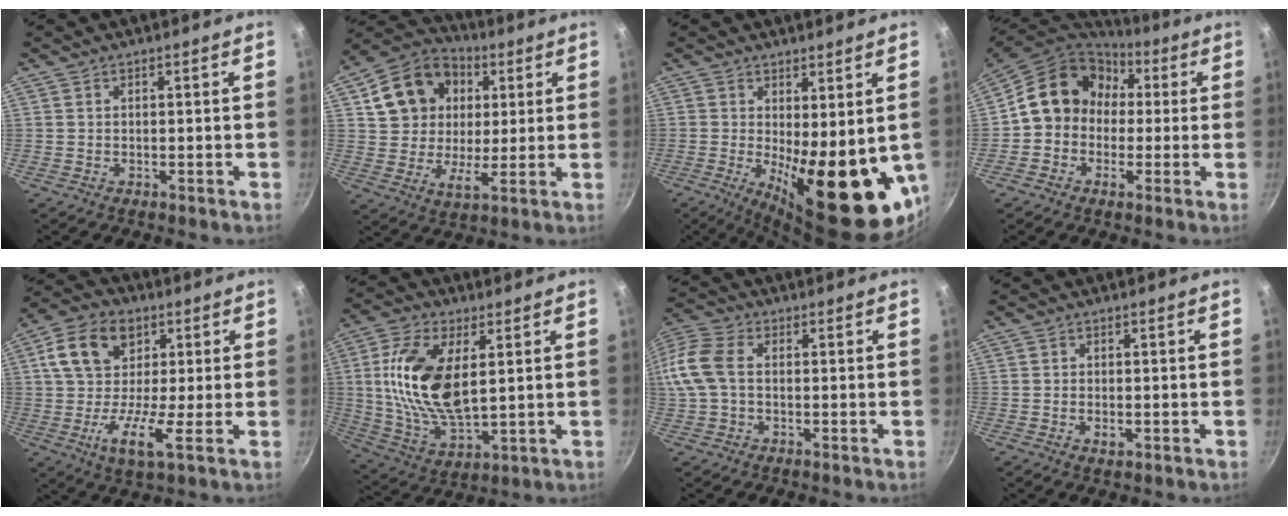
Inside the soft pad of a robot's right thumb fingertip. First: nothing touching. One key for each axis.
{"total": 15.9, "fx": 5.3, "fy": 12.4, "fz": 8.4, "tx": -0.130, "ty": 0.007, "tz": 0.078}
{"total": 17.5, "fx": -1.7, "fy": 6.2, "fz": 16.2, "tx": -0.200, "ty": -0.032, "tz": -0.008}
{"total": 14.9, "fx": 1.6, "fy": 12.6, "fz": 7.7, "tx": -0.094, "ty": 0.041, "tz": 0.005}
{"total": 13.4, "fx": 1.6, "fy": 7.9, "fz": 10.7, "tx": -0.176, "ty": 0.011, "tz": 0.005}
{"total": 17.1, "fx": 3.1, "fy": 8.6, "fz": 14.4, "tx": -0.275, "ty": -0.010, "tz": 0.064}
{"total": 13.6, "fx": 0.8, "fy": 9.1, "fz": 10.0, "tx": -0.229, "ty": 0.027, "tz": -0.001}
{"total": 1.9, "fx": -0.5, "fy": 1.1, "fz": 1.5, "tx": -0.025, "ty": -0.002, "tz": -0.008}